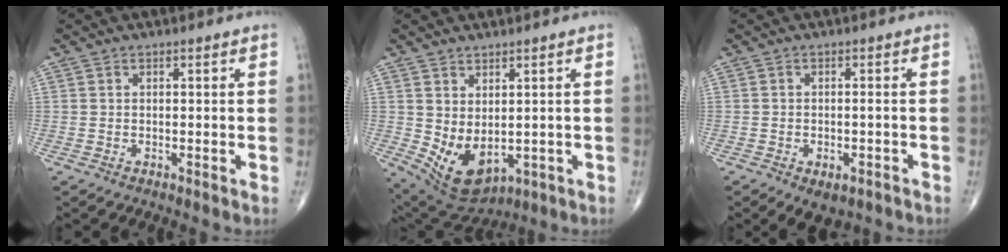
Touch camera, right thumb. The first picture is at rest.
{"total": 8.9, "force": [-0.3, 5.3, 7.2], "torque": [-0.112, -0.011, 0.025]}
{"total": 5.1, "force": [-2.9, 2.7, 3.3], "torque": [-0.039, 0.016, -0.035]}